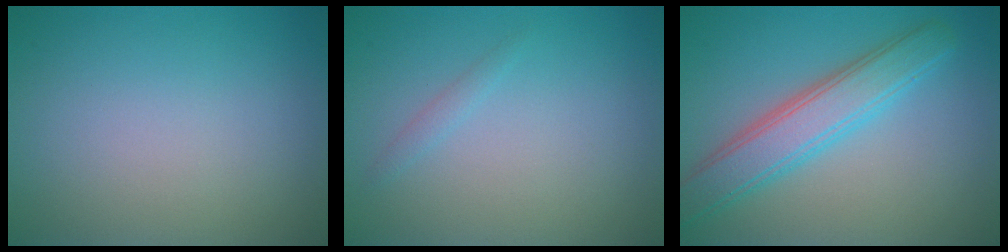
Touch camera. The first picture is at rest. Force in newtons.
{"total": 0.7, "press": 0.7, "slide": 0.0}
{"total": 4.9, "press": 4.9, "slide": 0.3}